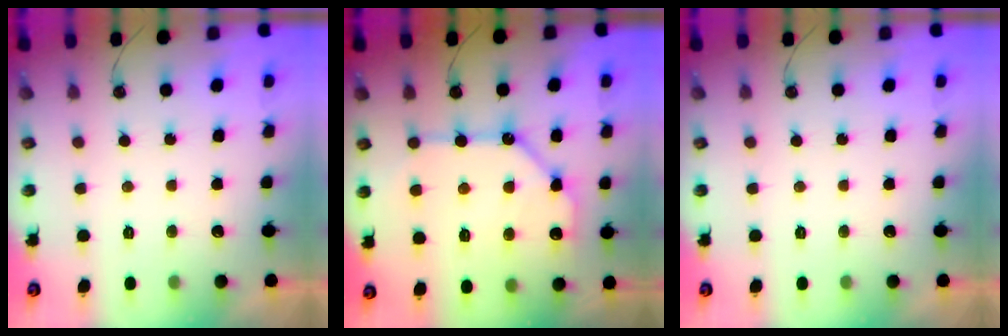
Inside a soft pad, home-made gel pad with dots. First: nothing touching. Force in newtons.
{"total": 13.9, "press": 13.8, "slide": 1.5}
{"total": 0.0}